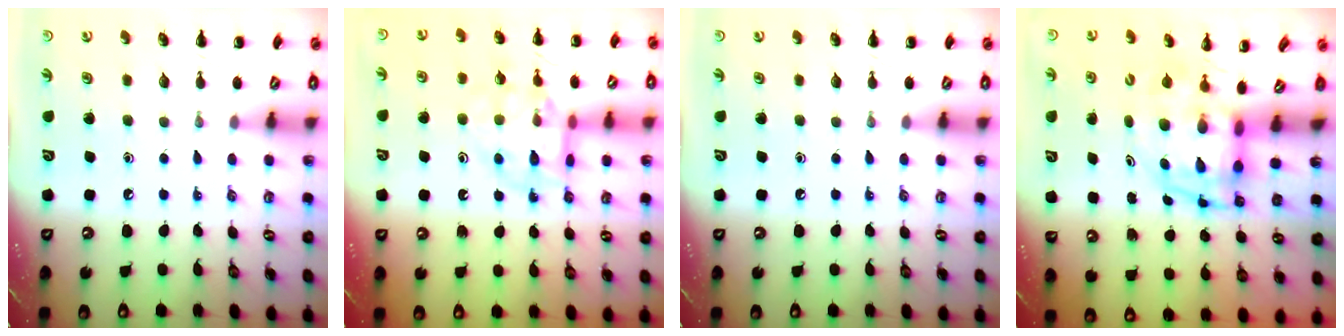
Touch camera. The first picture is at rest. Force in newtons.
{"total": 13.2, "press": 13.1, "slide": 1.4}
{"total": 0.0}
{"total": 4.1, "press": 4.0, "slide": 0.9}